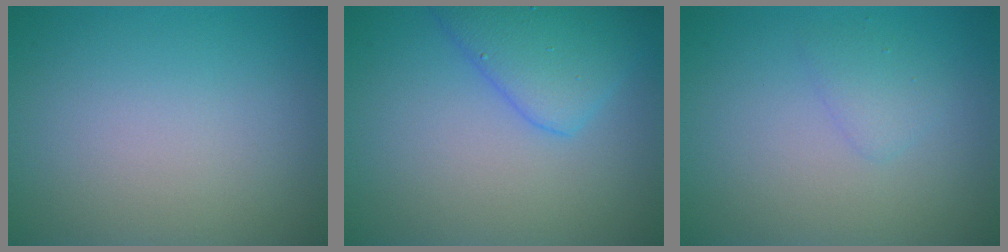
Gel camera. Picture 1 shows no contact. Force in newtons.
{"total": 4.4, "press": 4.4, "slide": 0.0}
{"total": 1.3, "press": 1.3, "slide": 0.1}